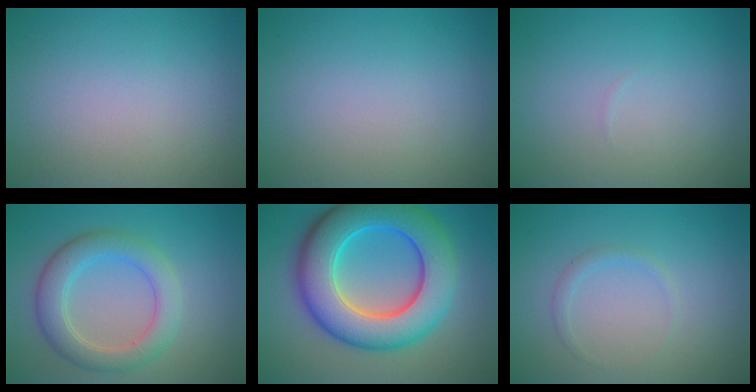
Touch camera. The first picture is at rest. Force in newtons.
{"total": 0.0}
{"total": 0.0}
{"total": 4.6, "press": 4.6, "slide": 0.2}
{"total": 11.2, "press": 11.2, "slide": 0.2}
{"total": 0.9, "press": 0.9, "slide": 0.1}